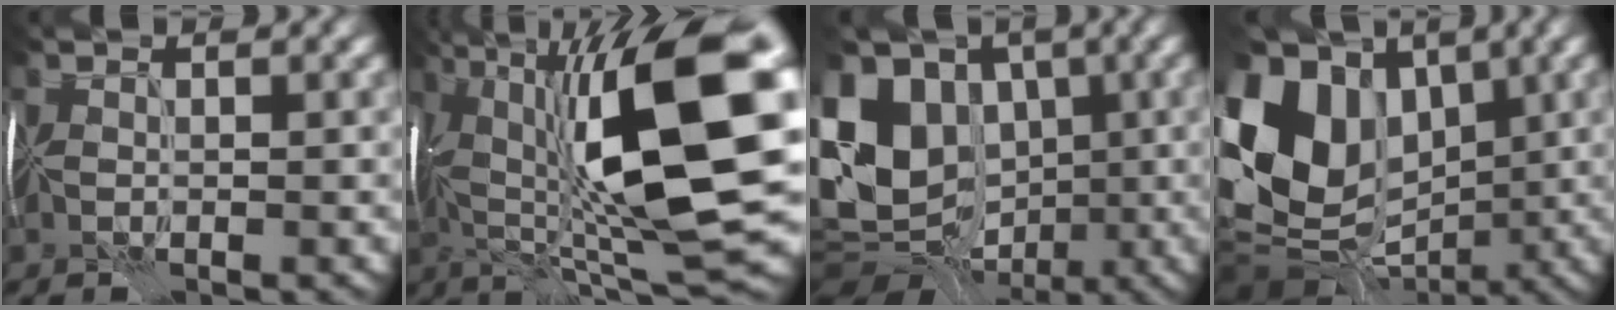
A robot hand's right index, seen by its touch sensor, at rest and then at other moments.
{"total": 17.5, "force": [1.9, 5.5, 16.5], "torque": [-0.275, 0.027, 0.032]}
{"total": 15.6, "force": [-0.9, 12.4, 9.4], "torque": [-0.205, -0.001, -0.013]}
{"total": 15.1, "force": [-0.6, 11.9, 9.3], "torque": [-0.198, 0.007, -0.003]}